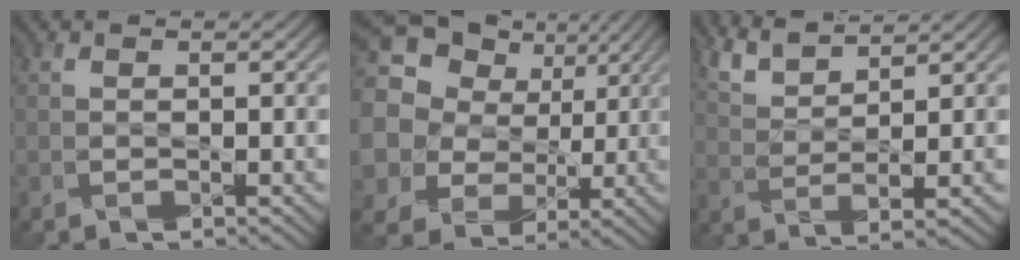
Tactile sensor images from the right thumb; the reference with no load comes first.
{"total": 18.7, "force": [8.9, 14.5, 7.7], "torque": [-0.277, 0.055, 0.153]}
{"total": 5.7, "force": [4.6, 1.0, 3.2], "torque": [-0.081, 0.005, 0.099]}